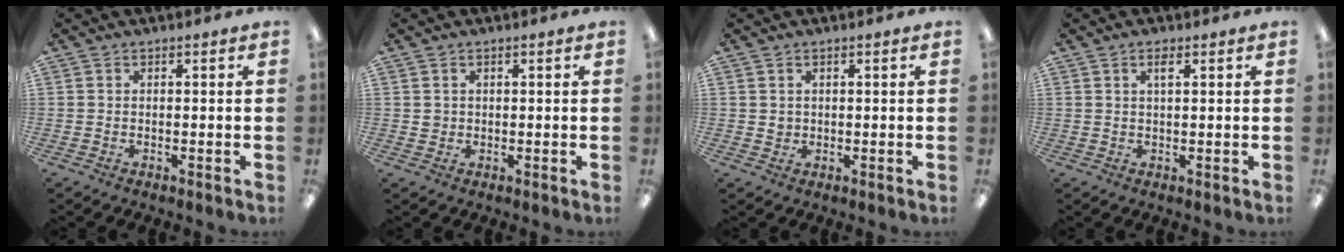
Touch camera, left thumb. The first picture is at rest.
{"total": 1.4, "force": [0.5, 1.3, 0.3], "torque": [-0.007, 0.005, 0.009]}
{"total": 1.4, "force": [0.6, 1.3, 0.3], "torque": [-0.007, 0.004, 0.010]}
{"total": 2.3, "force": [1.1, 0.7, 1.8], "torque": [-0.031, 0.001, 0.017]}